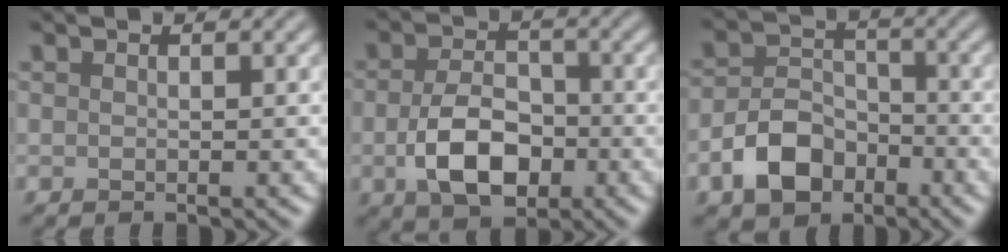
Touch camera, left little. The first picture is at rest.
{"total": 6.0, "force": [-1.8, 3.8, 4.4], "torque": [-0.090, -0.008, -0.035]}
{"total": 5.3, "force": [-3.0, 3.4, 2.7], "torque": [-0.047, 0.000, -0.062]}